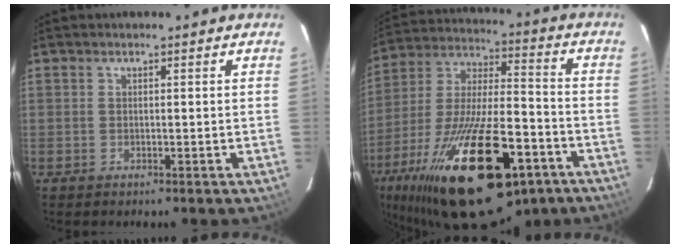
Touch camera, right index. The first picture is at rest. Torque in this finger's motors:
{"motor_torque": [1.96, -0.18, 1.05, 0.21]}